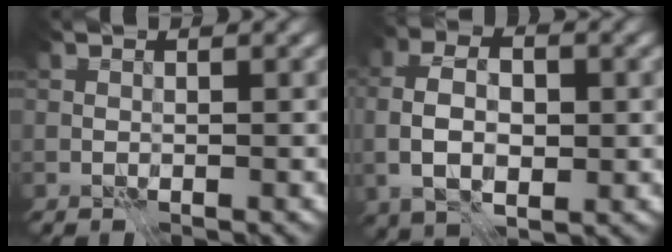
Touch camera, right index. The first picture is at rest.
{"total": 5.5, "force": [-0.2, 3.2, 4.4], "torque": [-0.086, 0.005, -0.009]}